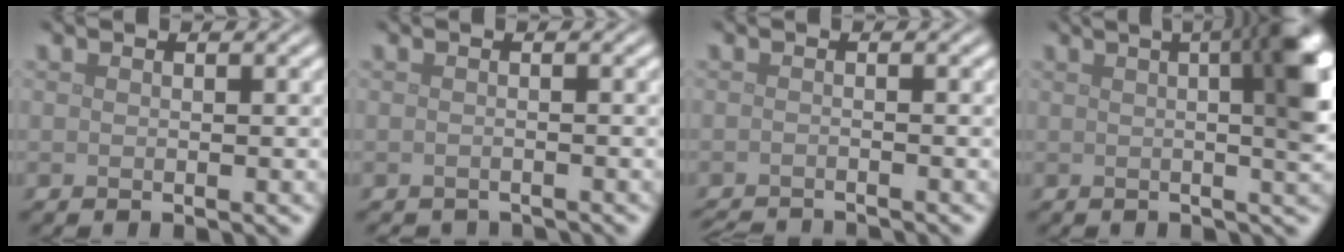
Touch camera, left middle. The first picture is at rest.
{"total": 1.3, "force": [-1.3, 0.1, -0.1], "torque": [0.004, -0.006, -0.019]}
{"total": 3.5, "force": [-3.4, 0.3, 1.0], "torque": [-0.021, -0.009, -0.055]}
{"total": 12.0, "force": [2.1, 5.1, 10.7], "torque": [-0.072, 0.032, 0.012]}